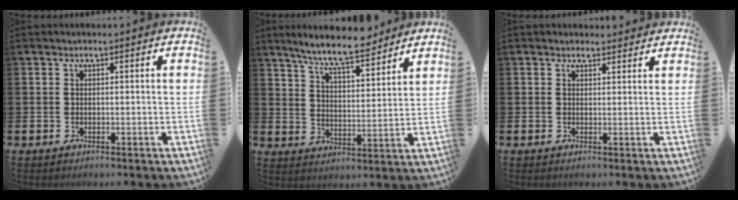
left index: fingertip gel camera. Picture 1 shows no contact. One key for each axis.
{"total": 8.4, "fx": 7.7, "fy": 1.0, "fz": 3.1, "tx": -0.082, "ty": -0.036, "tz": 0.138}
{"total": 1.7, "fx": 1.6, "fy": 0.6, "fz": -0.1, "tx": 0.006, "ty": -0.003, "tz": 0.029}